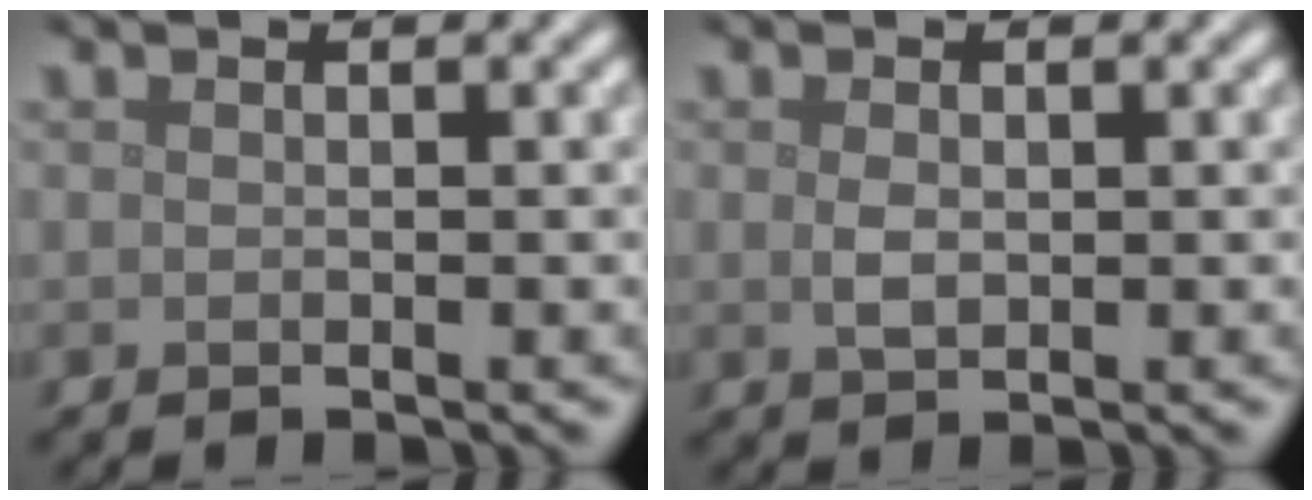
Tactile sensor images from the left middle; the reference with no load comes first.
{"total": 1.4, "force": [0.1, 0.9, 1.1], "torque": [-0.028, -0.001, 0.005]}